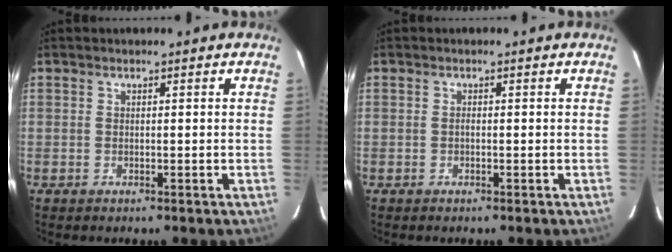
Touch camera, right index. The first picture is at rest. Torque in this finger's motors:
{"motor_torque": [0.08, -0.14, 0.17, 0.03]}